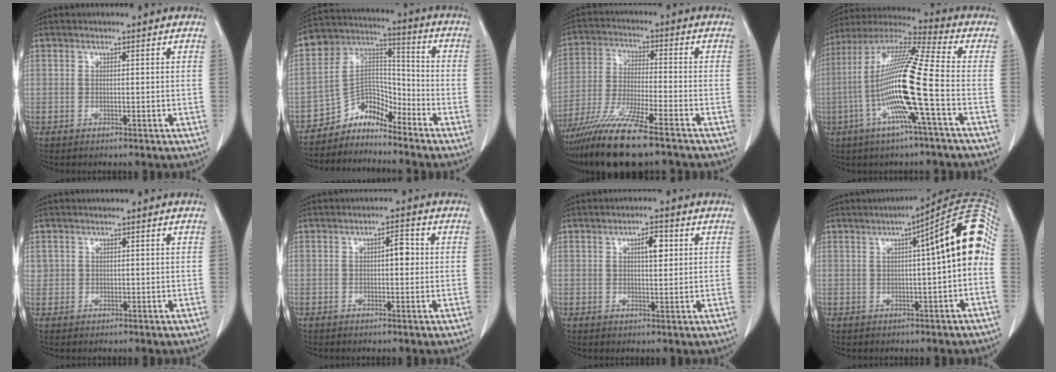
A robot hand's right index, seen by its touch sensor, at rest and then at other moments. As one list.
[{"total": 7.3, "force": [-6.6, 3.2, 0.2], "torque": [0.009, 0.062, -0.127]}, {"total": 13.9, "force": [-10.2, 0.6, 9.3], "torque": [-0.183, -0.040, -0.183]}, {"total": 16.9, "force": [-3.8, -0.6, 16.5], "torque": [-0.323, -0.001, -0.087]}, {"total": 2.0, "force": [0.8, 1.8, 0.0], "torque": [0.016, 0.004, 0.010]}, {"total": 2.8, "force": [0.3, 1.1, 2.6], "torque": [-0.037, 0.009, 0.001]}, {"total": 3.9, "force": [1.3, 1.2, 3.4], "torque": [-0.054, 0.006, 0.018]}, {"total": 12.6, "force": [1.9, 0.9, 12.4], "torque": [-0.160, 0.043, 0.016]}]